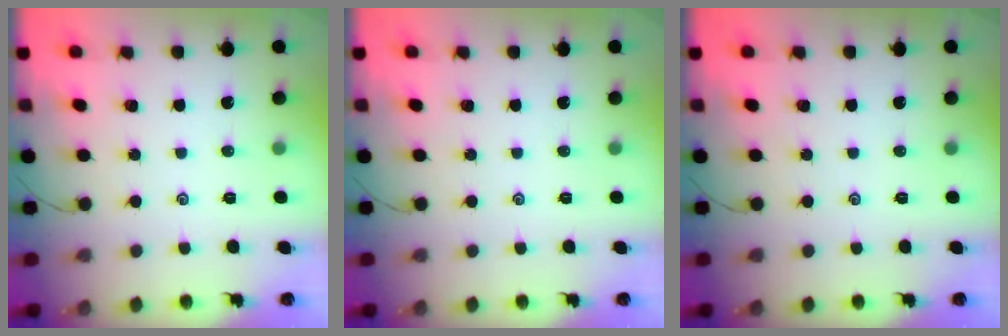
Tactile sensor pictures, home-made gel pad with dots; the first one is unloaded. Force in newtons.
{"total": 0.0}
{"total": 0.0}